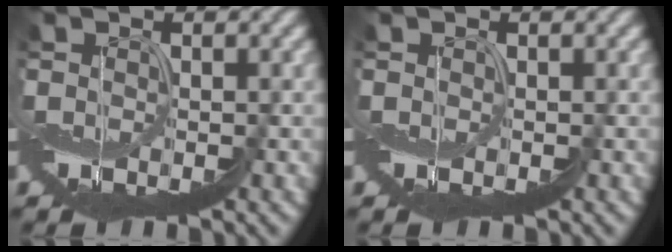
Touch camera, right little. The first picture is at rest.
{"total": 0.0}